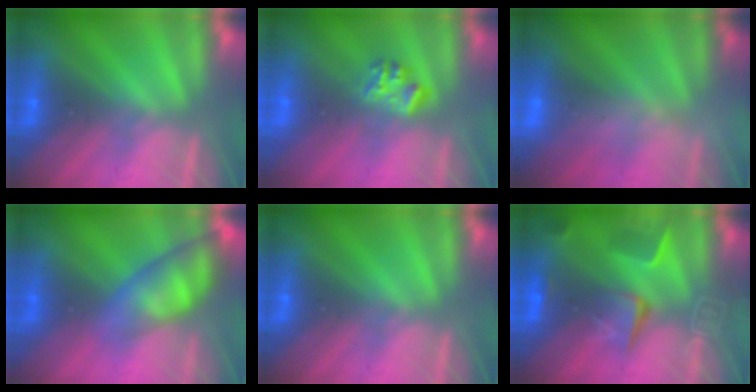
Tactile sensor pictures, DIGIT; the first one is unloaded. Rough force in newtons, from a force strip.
{"total": 2.3}
{"total": 2.6}
{"total": 4.6}
{"total": 0.0}
{"total": 7.5}